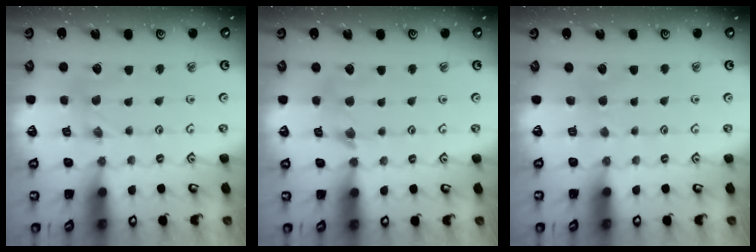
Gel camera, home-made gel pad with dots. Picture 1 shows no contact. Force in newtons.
{"total": 6.7, "press": 6.7, "slide": 0.6}
{"total": 2.2, "press": 2.2, "slide": 0.4}